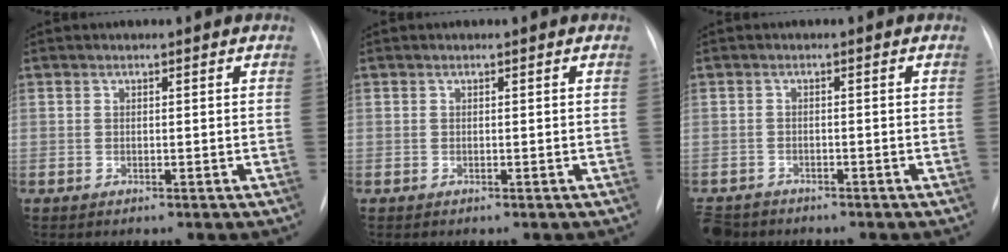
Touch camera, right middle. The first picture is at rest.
{"total": 0.0}
{"total": 5.0, "force": [-4.3, 2.6, 0.6], "torque": [-0.015, -0.008, -0.076]}